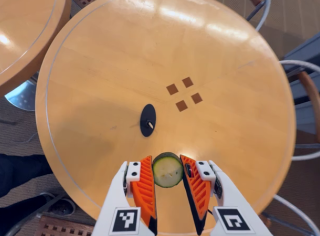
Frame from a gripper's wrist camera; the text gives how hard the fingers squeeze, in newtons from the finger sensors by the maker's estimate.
{"total": 9.2, "left": 9.0, "right": 9.3}